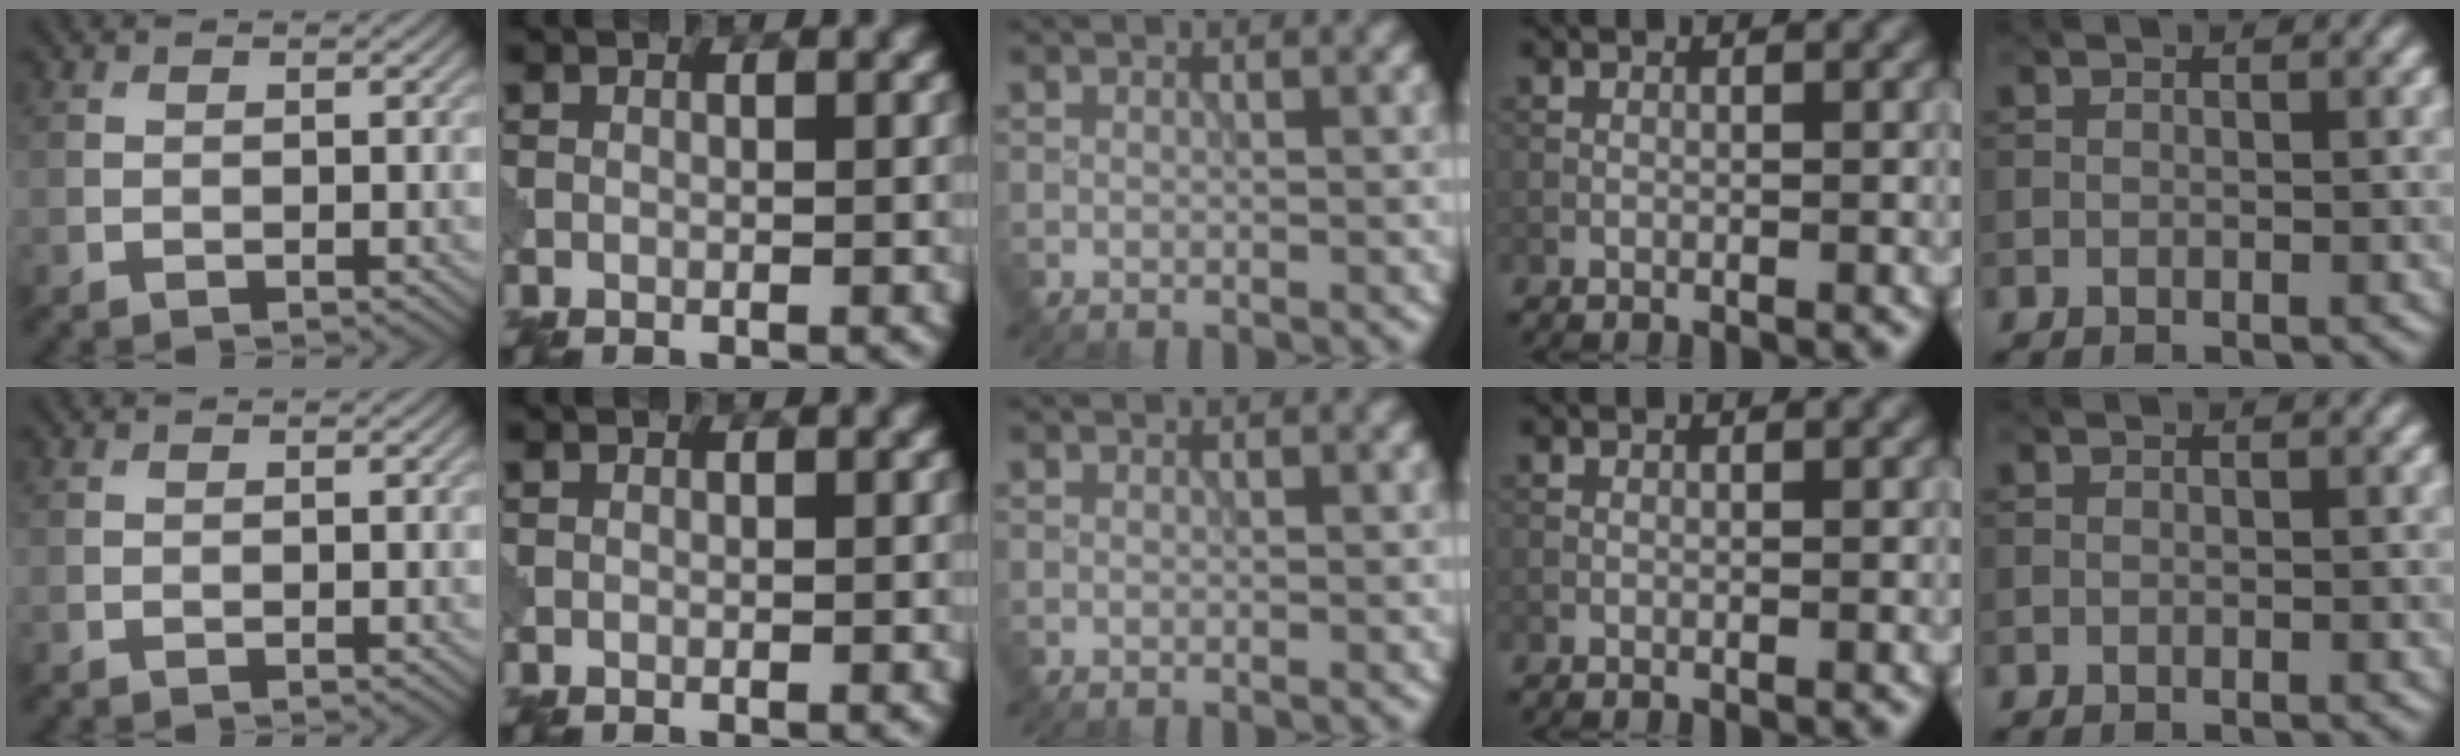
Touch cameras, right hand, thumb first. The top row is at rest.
{}